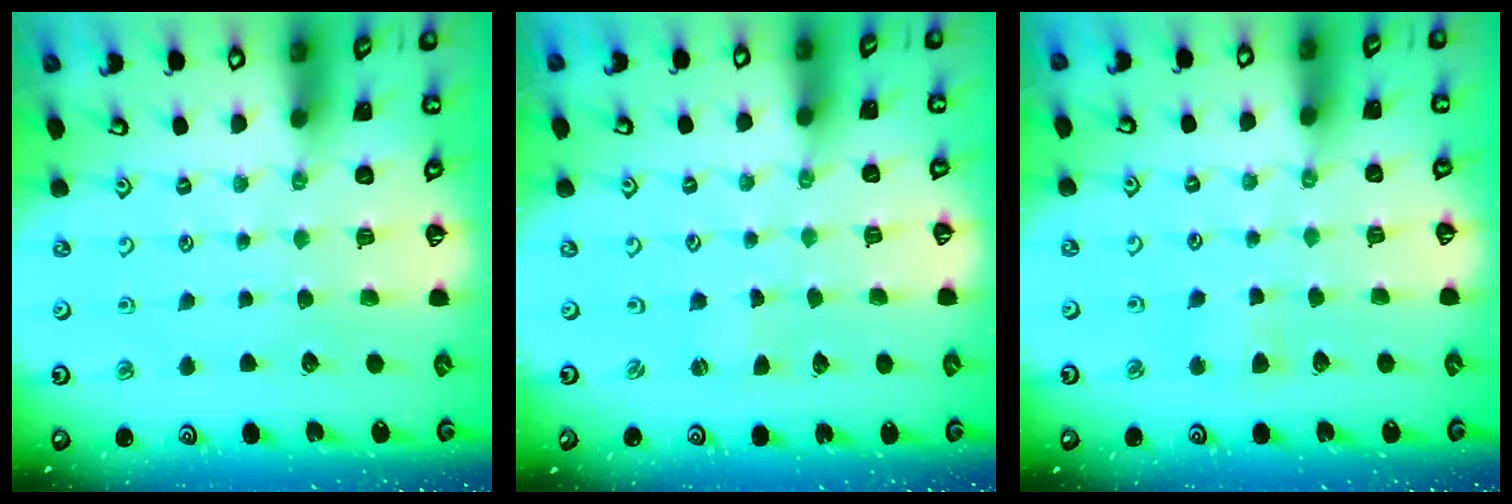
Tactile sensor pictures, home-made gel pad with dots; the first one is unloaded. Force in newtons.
{"total": 0.0}
{"total": 3.1, "press": 3.1, "slide": 0.5}